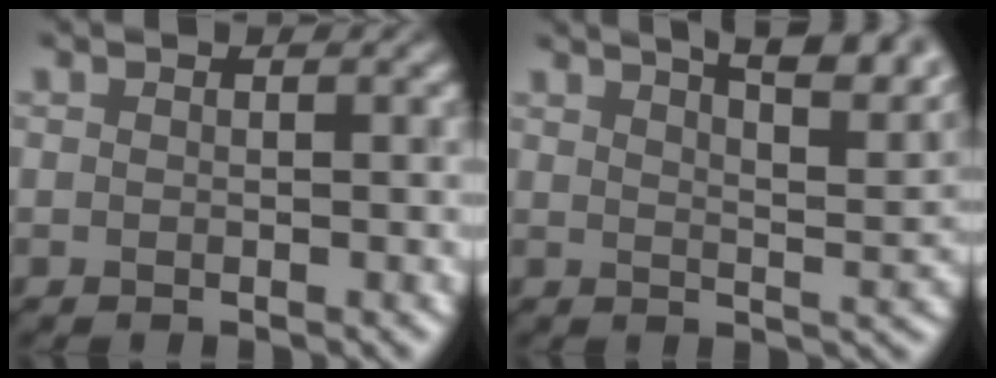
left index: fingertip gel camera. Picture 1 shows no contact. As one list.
[{"total": 10.9, "force": [7.8, 3.4, 6.8], "torque": [-0.054, 0.036, 0.068]}]